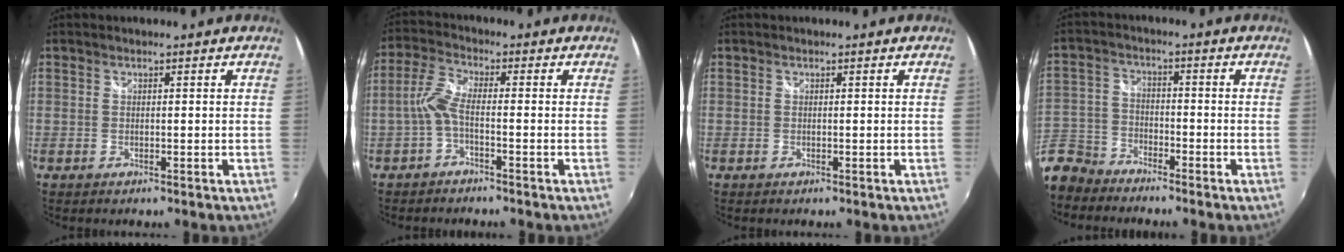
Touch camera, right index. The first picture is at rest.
{"total": 4.3, "force": [-1.7, 0.9, 3.9], "torque": [-0.095, 0.010, -0.035]}
{"total": 0.0}
{"total": 10.2, "force": [-8.1, 5.5, 2.8], "torque": [-0.083, 0.008, -0.167]}